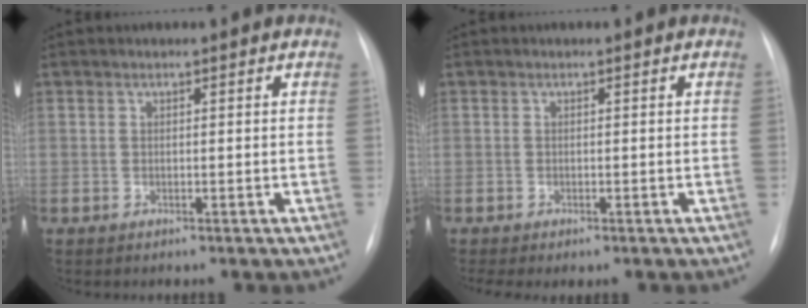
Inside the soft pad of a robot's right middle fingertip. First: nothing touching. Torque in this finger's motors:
{"motor_torque": [0.23, -0.39, -0.04, 0.01]}